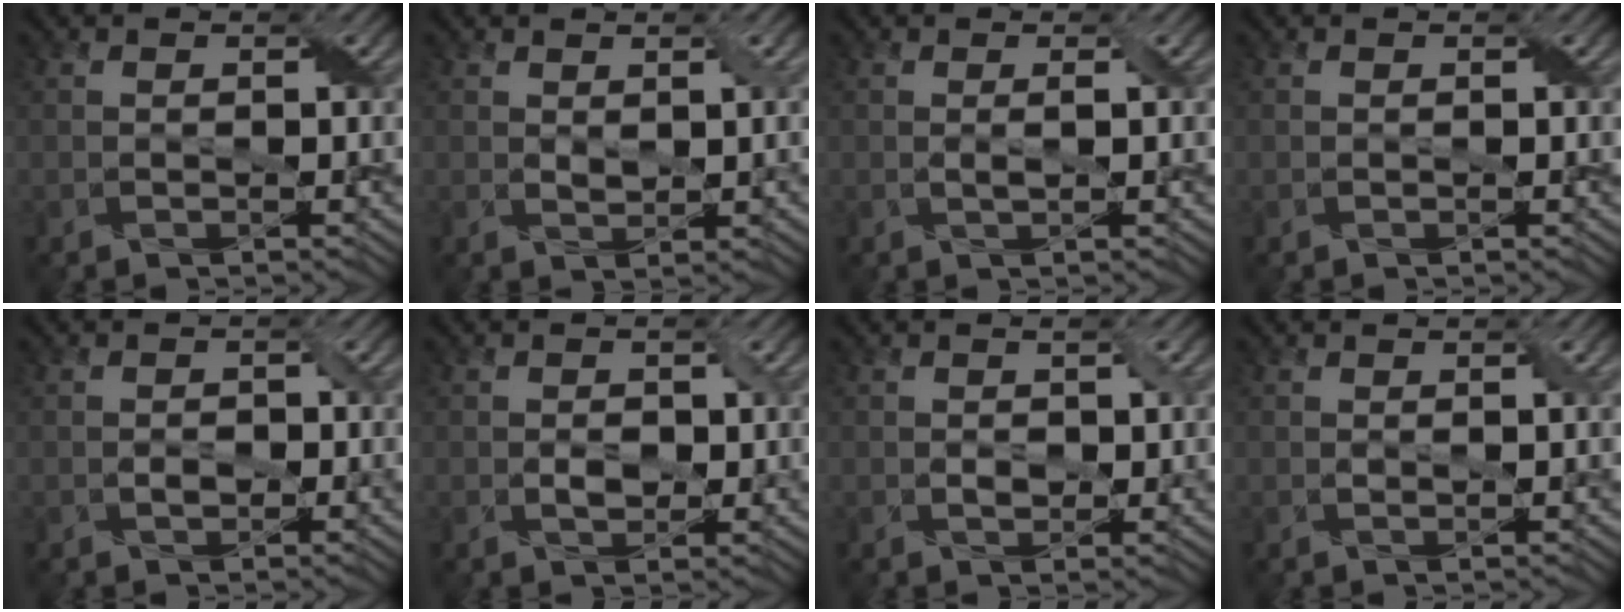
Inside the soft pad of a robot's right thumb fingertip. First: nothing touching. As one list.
[{"total": 2.0, "force": [0.8, 0.8, 1.7], "torque": [-0.034, 0.000, 0.020]}, {"total": 0.9, "force": [0.2, 0.0, 0.8], "torque": [-0.021, 0.003, 0.002]}, {"total": 0.0}, {"total": 1.5, "force": [-0.3, 1.1, 1.0], "torque": [-0.018, -0.002, -0.006]}, {"total": 2.4, "force": [-0.1, 1.5, 1.9], "torque": [-0.037, -0.004, 0.002]}, {"total": 2.1, "force": [0.2, 1.2, 1.7], "torque": [-0.032, -0.004, 0.007]}, {"total": 1.1, "force": [0.4, 0.2, 1.0], "torque": [-0.020, 0.001, 0.008]}]